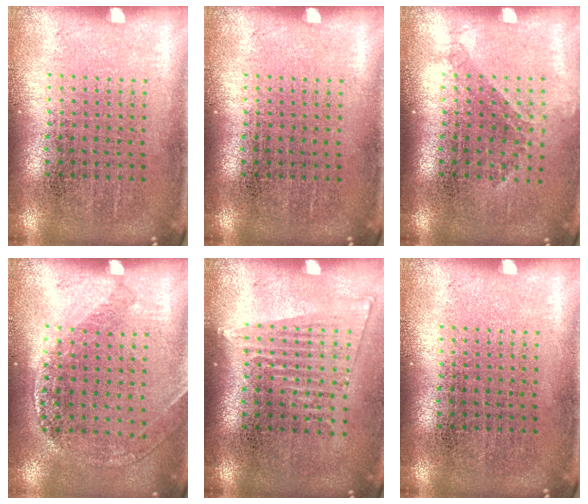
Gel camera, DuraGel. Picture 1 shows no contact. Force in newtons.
{"total": 0.0}
{"total": 1.2, "press": 0.9, "slide": 0.8}
{"total": 1.2, "press": 1.2, "slide": 0.2}
{"total": 1.3, "press": 1.2, "slide": 0.7}
{"total": 0.0}